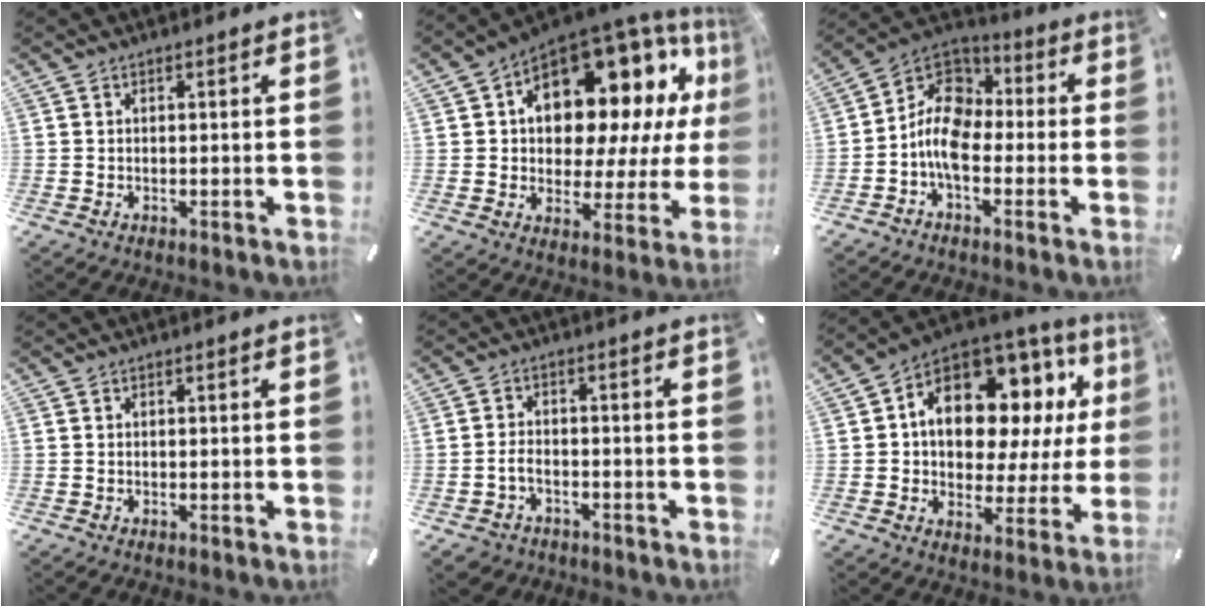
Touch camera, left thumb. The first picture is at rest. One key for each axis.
{"total": 18.0, "fx": 8.1, "fy": 11.2, "fz": 11.6, "tx": -0.168, "ty": -0.069, "tz": 0.131}
{"total": 10.9, "fx": -3.8, "fy": 7.4, "fz": 7.0, "tx": -0.163, "ty": 0.014, "tz": -0.077}
{"total": 0.0}
{"total": 4.2, "fx": -1.8, "fy": 3.1, "fz": 2.2, "tx": -0.052, "ty": 0.008, "tz": -0.037}
{"total": 15.5, "fx": 5.0, "fy": 10.6, "fz": 10.1, "tx": -0.165, "ty": -0.035, "tz": 0.089}